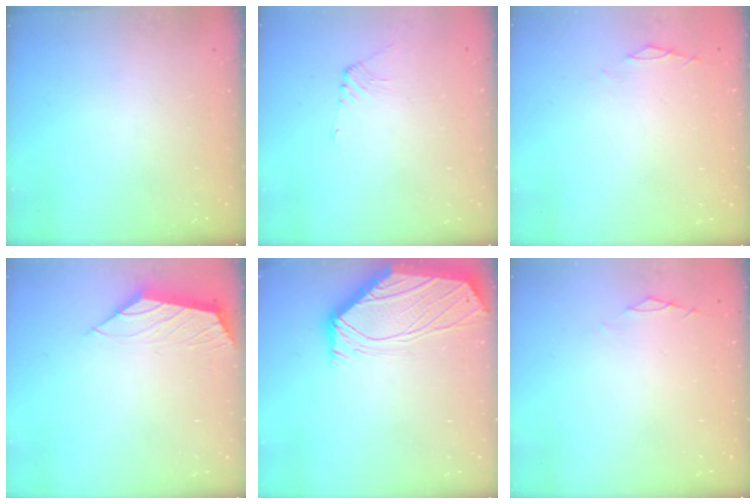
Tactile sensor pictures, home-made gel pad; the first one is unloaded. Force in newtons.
{"total": 1.8, "press": 1.8, "slide": 0.4}
{"total": 0.0}
{"total": 1.6, "press": 1.5, "slide": 0.5}
{"total": 0.0}
{"total": 0.0}